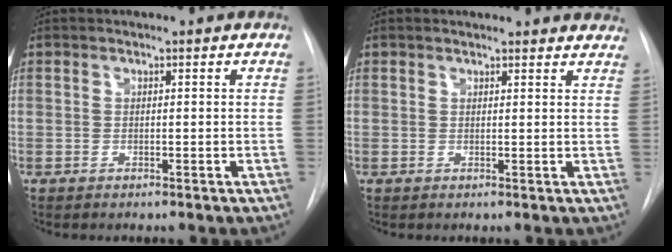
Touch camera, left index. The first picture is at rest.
{"total": 10.4, "force": [9.9, 2.3, 2.2], "torque": [0.000, 0.006, 0.091]}